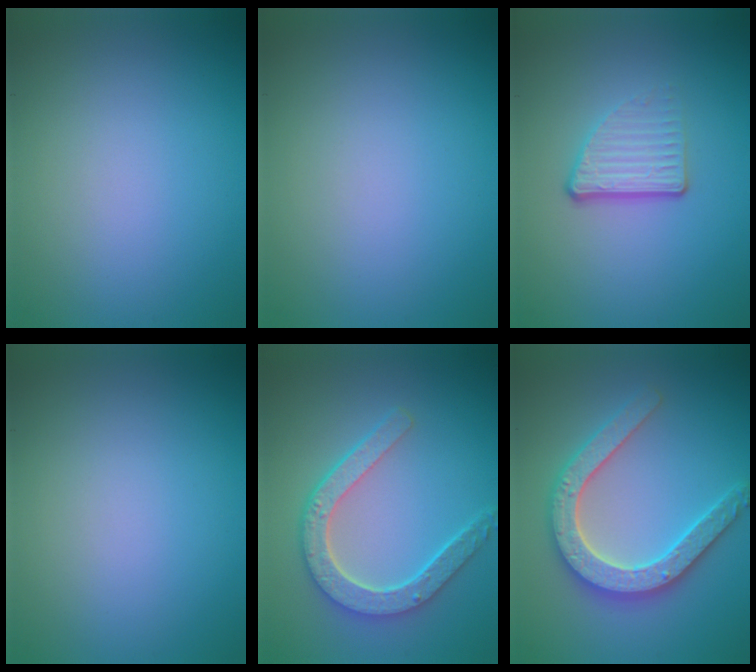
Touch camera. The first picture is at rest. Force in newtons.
{"total": 0.0}
{"total": 3.5, "press": 2.3, "slide": 2.6}
{"total": 0.0}
{"total": 5.1, "press": 4.0, "slide": 3.2}
{"total": 4.7, "press": 4.6, "slide": 1.0}